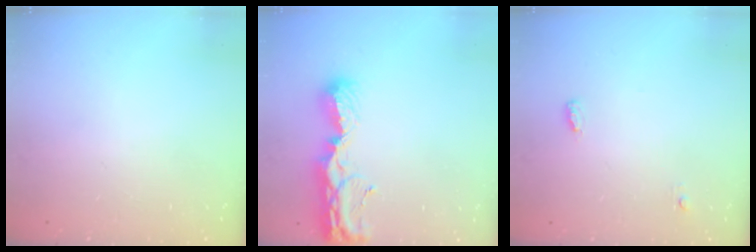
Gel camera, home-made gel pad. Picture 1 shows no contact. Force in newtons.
{"total": 10.1, "press": 10.0, "slide": 0.8}
{"total": 3.9, "press": 3.8, "slide": 1.0}